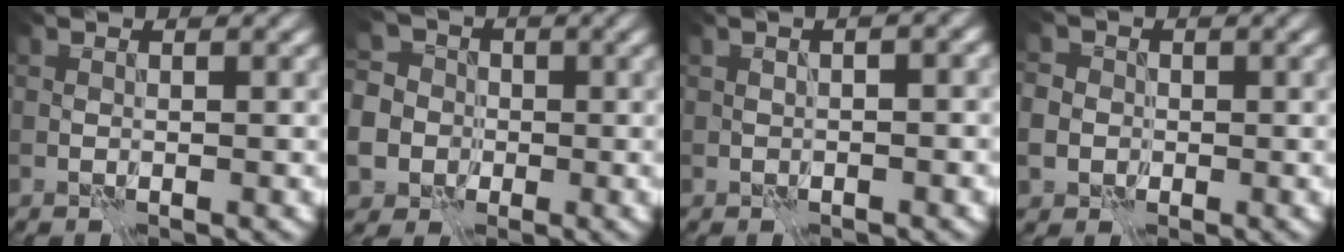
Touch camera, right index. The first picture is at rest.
{"total": 11.1, "force": [-3.9, 10.1, 2.4], "torque": [-0.063, -0.014, -0.099]}
{"total": 2.8, "force": [0.5, 1.2, 2.4], "torque": [-0.028, 0.013, -0.002]}
{"total": 2.0, "force": [-0.4, 2.0, 0.2], "torque": [0.005, 0.001, -0.008]}